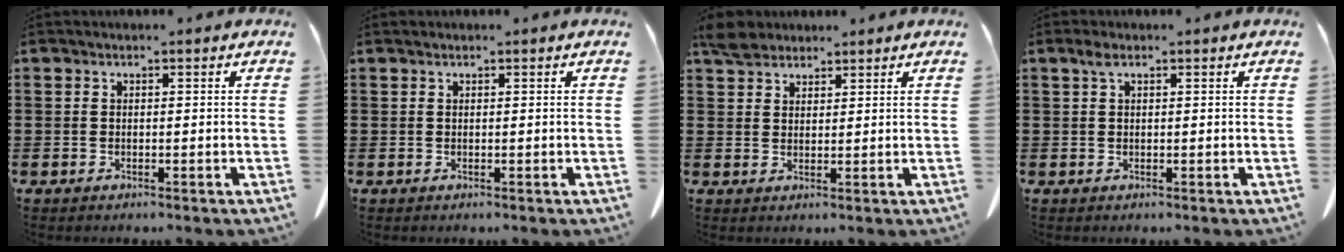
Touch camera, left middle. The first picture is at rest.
{"total": 0.0}
{"total": 3.6, "force": [3.1, 1.5, 1.1], "torque": [-0.023, 0.000, 0.060]}
{"total": 2.2, "force": [1.0, 0.9, 1.7], "torque": [-0.039, 0.004, 0.019]}